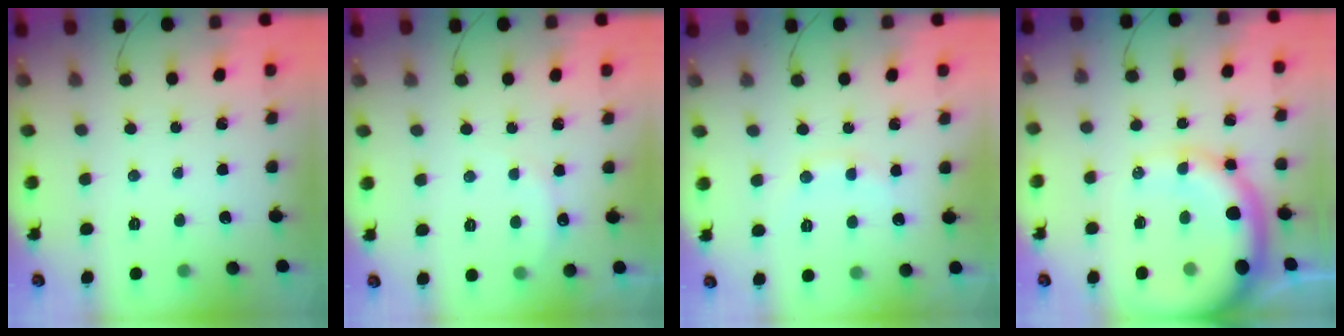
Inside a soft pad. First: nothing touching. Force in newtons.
{"total": 6.2, "press": 6.0, "slide": 1.2}
{"total": 8.3, "press": 8.2, "slide": 1.2}
{"total": 15.0, "press": 14.6, "slide": 3.1}